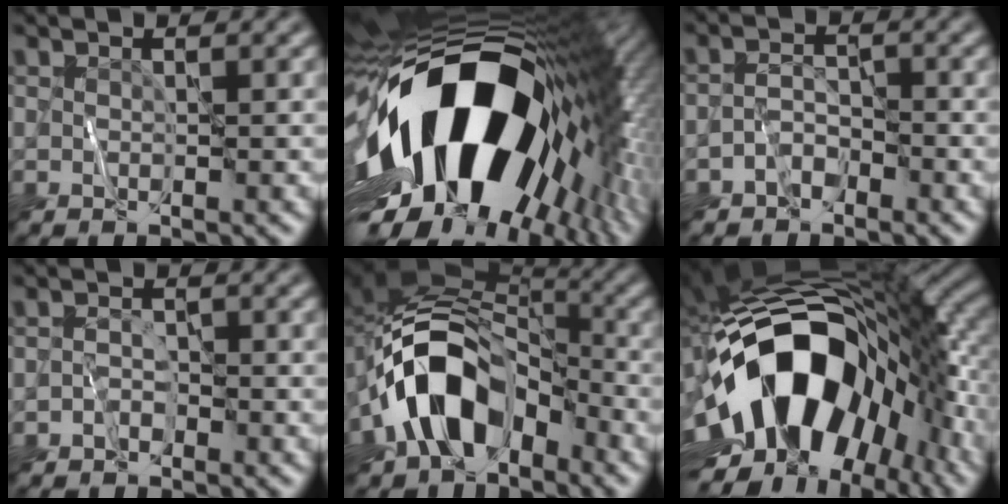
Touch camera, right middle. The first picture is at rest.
{"total": 20.8, "force": [-2.2, 11.3, 17.4], "torque": [-0.294, -0.038, -0.045]}
{"total": 1.8, "force": [-1.3, 1.0, 0.8], "torque": [-0.012, 0.008, -0.029]}
{"total": 1.1, "force": [-0.6, 0.7, 0.6], "torque": [-0.010, 0.005, -0.016]}
{"total": 10.3, "force": [-4.3, 6.9, 6.4], "torque": [-0.102, 0.012, -0.090]}
{"total": 17.5, "force": [-3.8, 10.6, 13.4], "torque": [-0.241, -0.001, -0.072]}